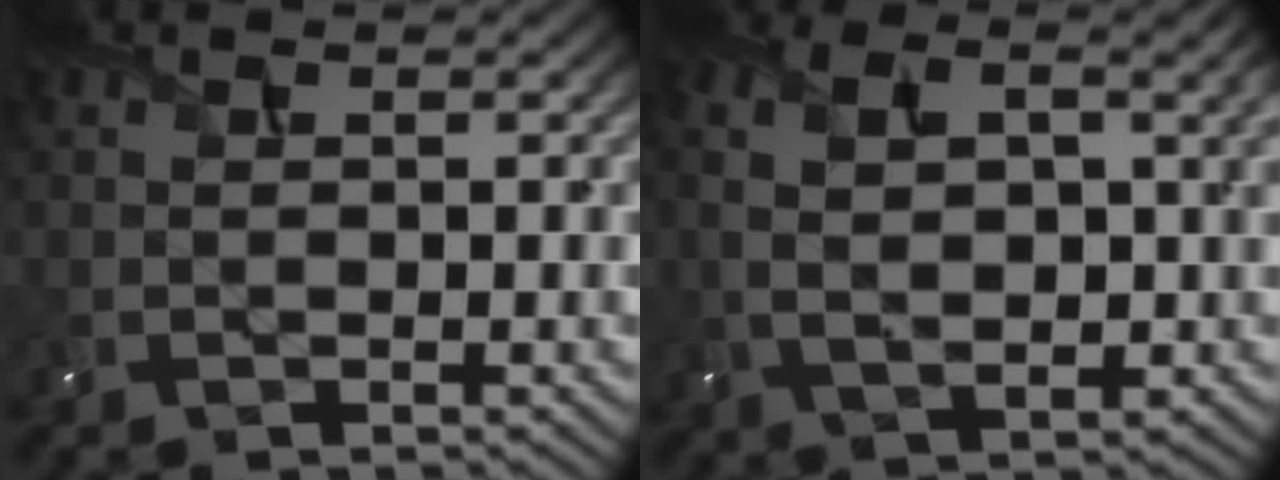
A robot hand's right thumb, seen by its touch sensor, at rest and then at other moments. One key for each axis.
{"total": 8.1, "fx": 1.3, "fy": 3.7, "fz": 7.1, "tx": -0.155, "ty": -0.001, "tz": 0.020}